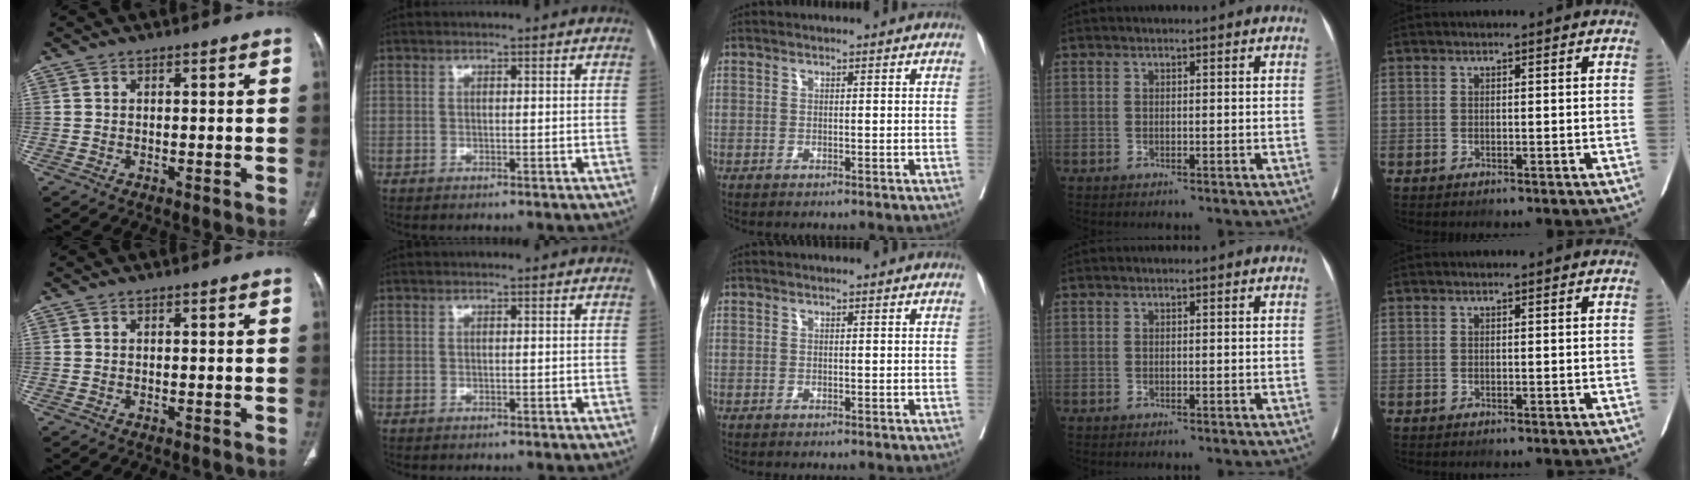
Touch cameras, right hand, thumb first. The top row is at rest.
{}